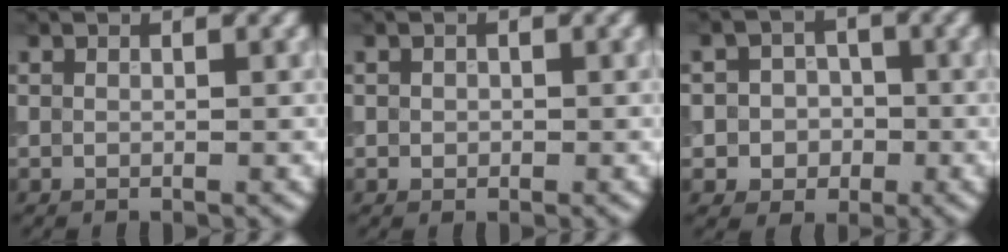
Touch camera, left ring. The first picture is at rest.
{"total": 0.6, "force": [0.0, 0.6, 0.2], "torque": [0.002, -0.003, -0.001]}
{"total": 3.9, "force": [-0.6, 3.8, 0.9], "torque": [0.011, 0.012, -0.033]}